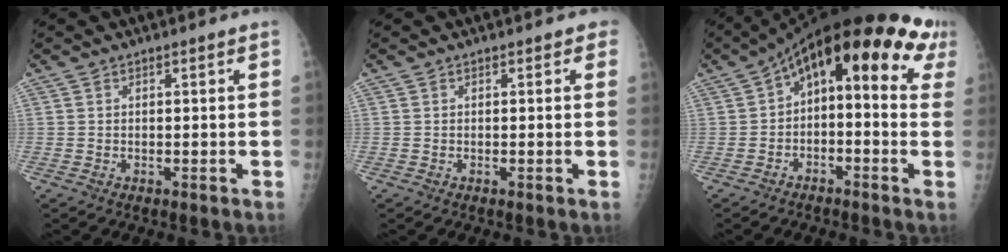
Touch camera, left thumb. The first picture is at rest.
{"total": 0.8, "force": [0.5, 0.6, 0.3], "torque": [0.011, 0.000, -0.002]}
{"total": 16.0, "force": [4.6, 7.4, 13.4], "torque": [-0.153, 0.044, 0.047]}